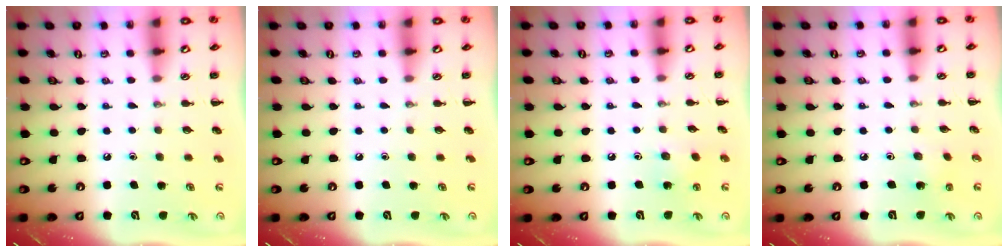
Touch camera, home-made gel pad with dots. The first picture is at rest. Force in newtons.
{"total": 0.0}
{"total": 4.3, "press": 4.2, "slide": 1.1}
{"total": 1.8, "press": 1.7, "slide": 0.6}